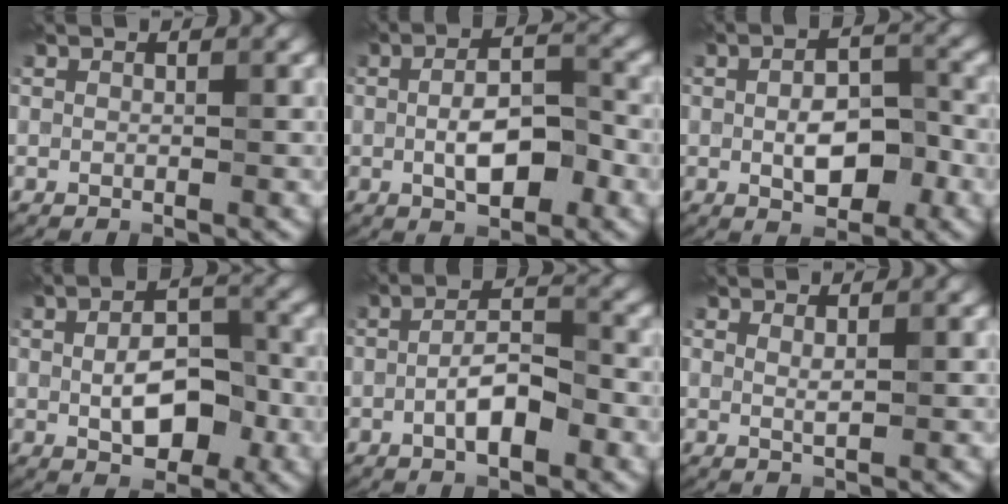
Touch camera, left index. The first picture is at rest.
{"total": 5.4, "force": [-0.9, 2.4, 4.7], "torque": [-0.091, -0.001, -0.015]}
{"total": 5.2, "force": [-0.8, 2.8, 4.3], "torque": [-0.077, -0.003, -0.011]}
{"total": 5.8, "force": [-0.6, 3.3, 4.8], "torque": [-0.083, -0.004, -0.007]}
{"total": 4.1, "force": [-1.4, 1.5, 3.5], "torque": [-0.064, 0.007, -0.030]}
{"total": 1.0, "force": [0.6, 0.3, 0.7], "torque": [-0.011, -0.002, 0.010]}